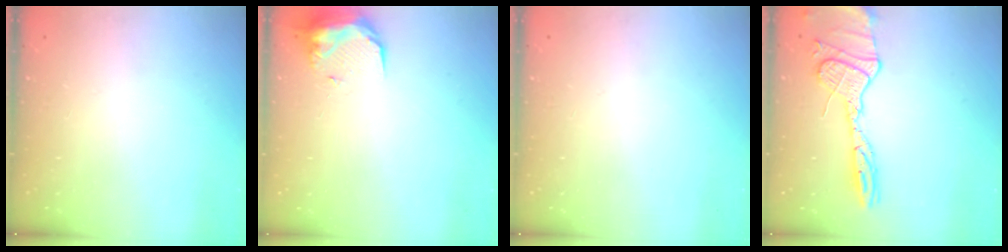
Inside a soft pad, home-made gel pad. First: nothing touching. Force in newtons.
{"total": 9.7, "press": 9.6, "slide": 0.9}
{"total": 12.1, "press": 3.1, "slide": 11.7}
{"total": 14.8, "press": 14.8, "slide": 1.1}